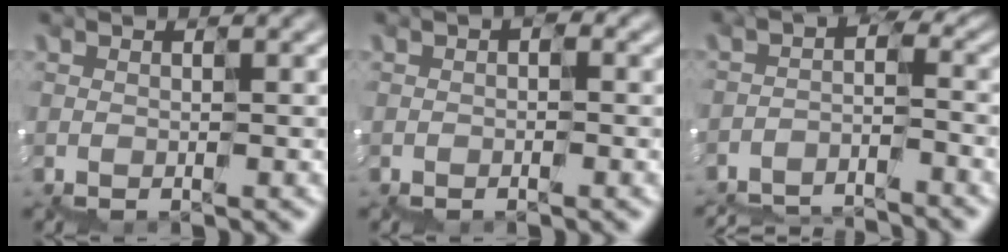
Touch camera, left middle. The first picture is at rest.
{"total": 0.6, "force": [-0.1, 0.2, 0.5], "torque": [-0.010, -0.002, 0.001]}
{"total": 6.1, "force": [-5.9, 1.2, 0.9], "torque": [-0.034, -0.008, -0.094]}